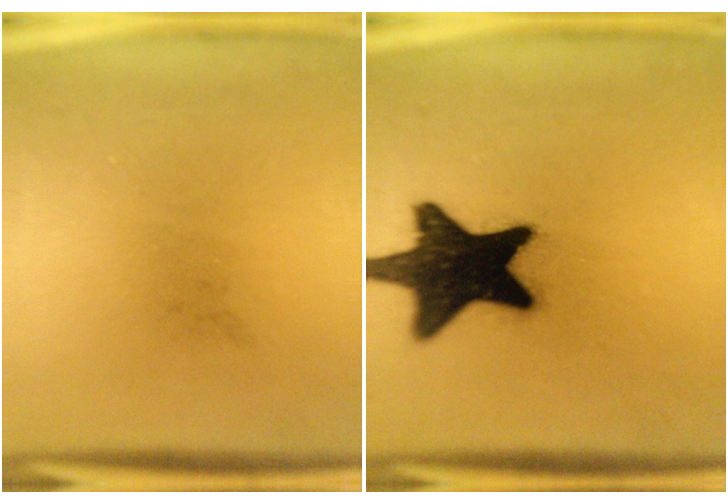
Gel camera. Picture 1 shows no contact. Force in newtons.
{"total": 19.0}